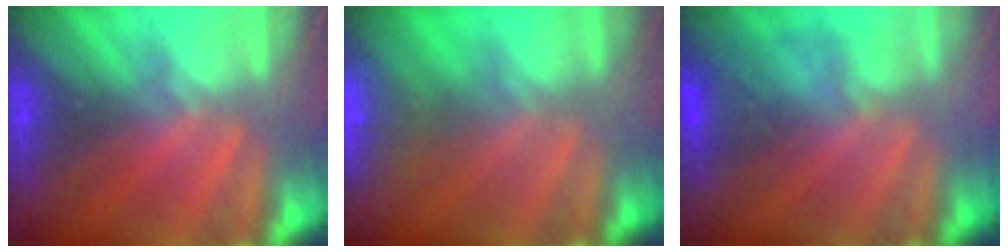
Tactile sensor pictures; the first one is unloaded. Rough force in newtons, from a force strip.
{"total": 6.1}
{"total": 4.3}